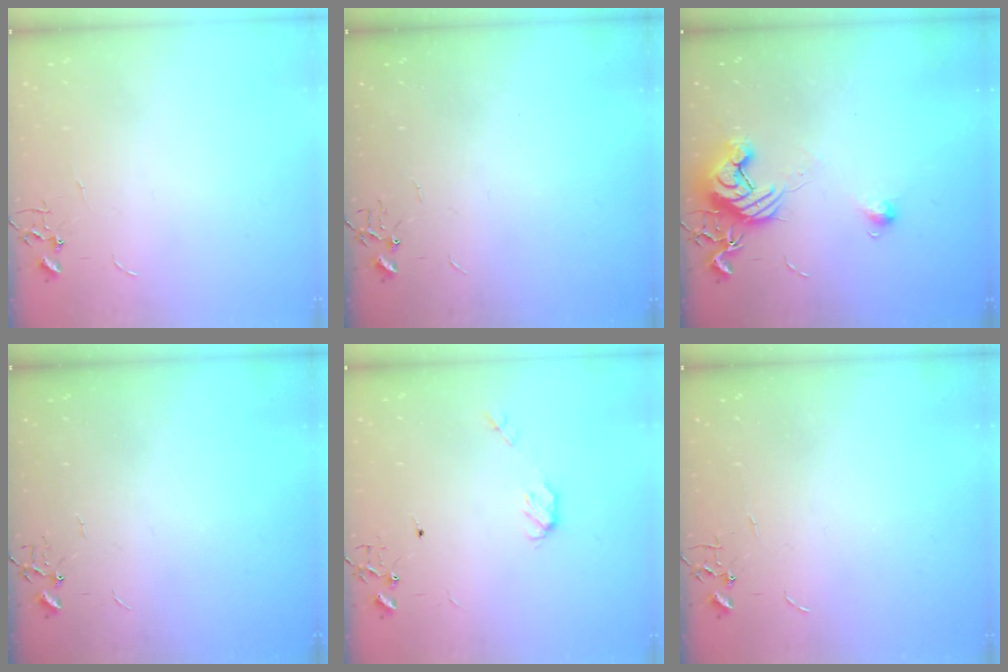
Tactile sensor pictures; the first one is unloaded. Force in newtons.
{"total": 0.0}
{"total": 11.3, "press": 11.3, "slide": 0.7}
{"total": 0.0}
{"total": 4.3, "press": 4.2, "slide": 0.7}
{"total": 0.0}